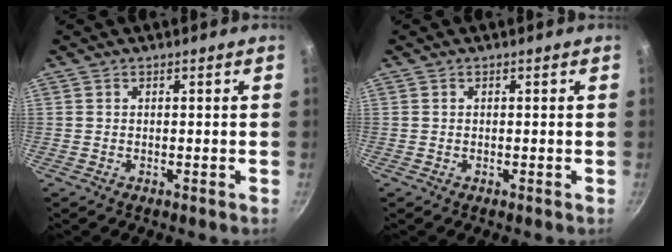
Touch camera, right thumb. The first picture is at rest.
{"total": 0.0}